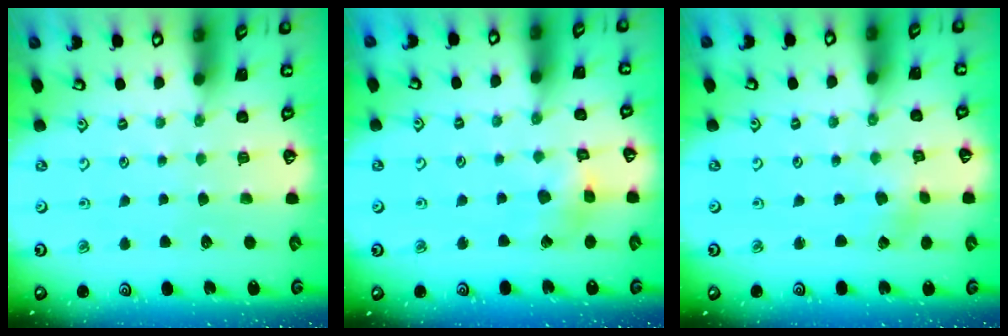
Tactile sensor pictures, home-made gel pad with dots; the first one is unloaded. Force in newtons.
{"total": 5.7, "press": 5.7, "slide": 0.6}
{"total": 0.6, "press": 0.6, "slide": 0.1}